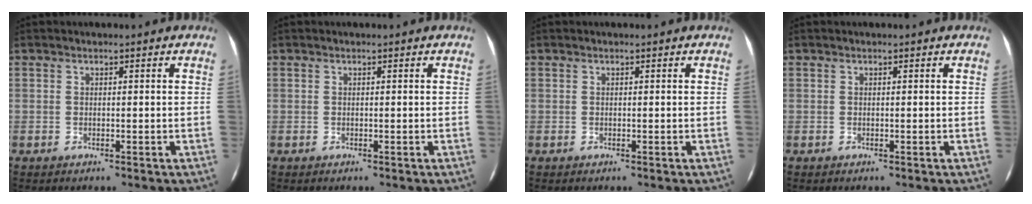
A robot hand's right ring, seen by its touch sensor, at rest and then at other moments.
{"total": 0.0}
{"total": 0.0}
{"total": 0.0}